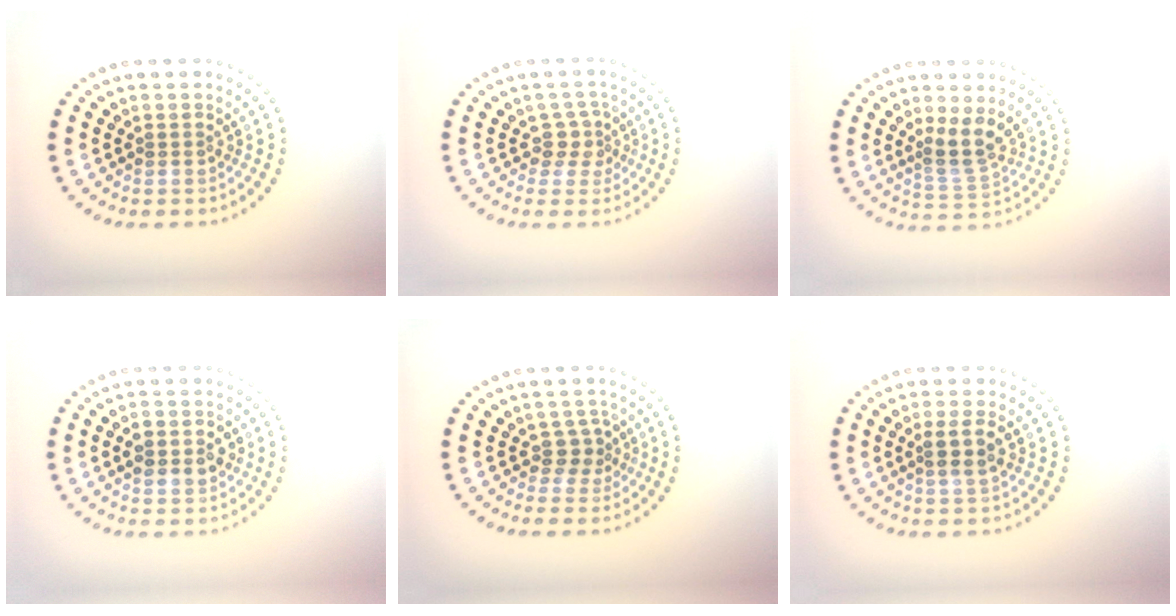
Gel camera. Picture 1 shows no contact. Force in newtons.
{"total": 1.9, "press": 1.4, "slide": 1.3}
{"total": 2.8, "press": 2.2, "slide": 1.8}
{"total": 2.9, "press": 2.9, "slide": 0.1}
{"total": 2.0, "press": 1.3, "slide": 1.4}
{"total": 2.1, "press": 1.8, "slide": 1.0}